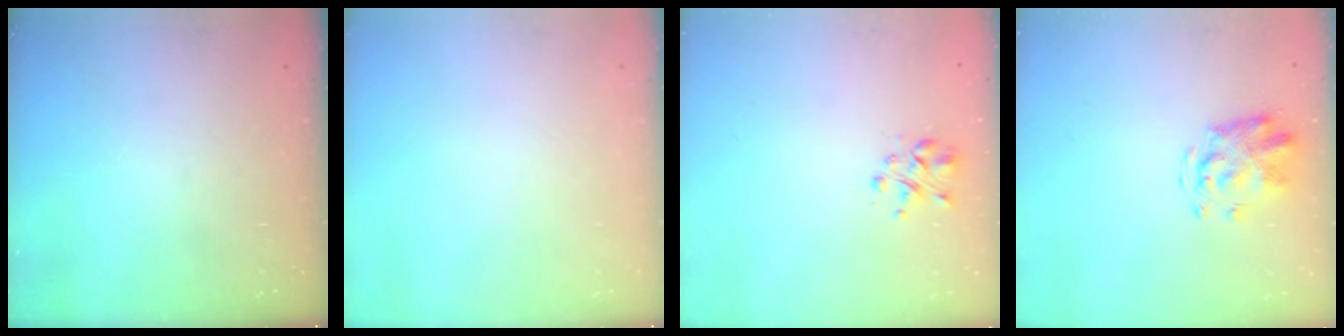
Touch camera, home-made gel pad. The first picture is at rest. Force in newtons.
{"total": 0.0}
{"total": 2.2, "press": 2.2, "slide": 0.3}
{"total": 4.3, "press": 4.1, "slide": 1.3}